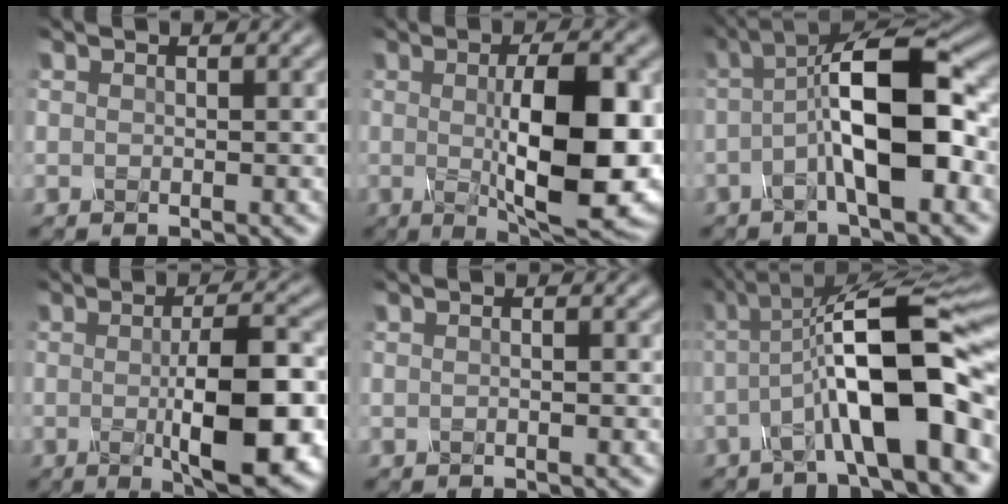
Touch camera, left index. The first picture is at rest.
{"total": 11.3, "force": [-0.2, 3.5, 10.7], "torque": [-0.156, -0.009, 0.001]}
{"total": 9.6, "force": [-1.2, 2.8, 9.1], "torque": [-0.153, 0.022, -0.028]}
{"total": 9.2, "force": [-1.1, 2.6, 8.8], "torque": [-0.131, -0.011, -0.014]}
{"total": 0.8, "force": [0.1, 0.3, 0.7], "torque": [0.000, -0.006, -0.004]}
{"total": 11.1, "force": [-2.4, 2.5, 10.5], "torque": [-0.165, 0.024, -0.047]}